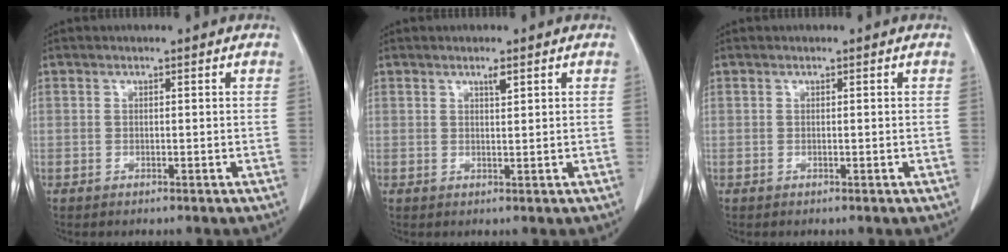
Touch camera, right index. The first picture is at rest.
{"total": 1.2, "force": [0.8, 0.1, 0.9], "torque": [-0.018, -0.003, 0.014]}
{"total": 0.0}